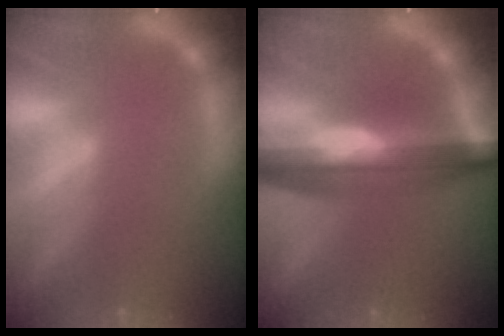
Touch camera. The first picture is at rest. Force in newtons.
{"total": 10.0}